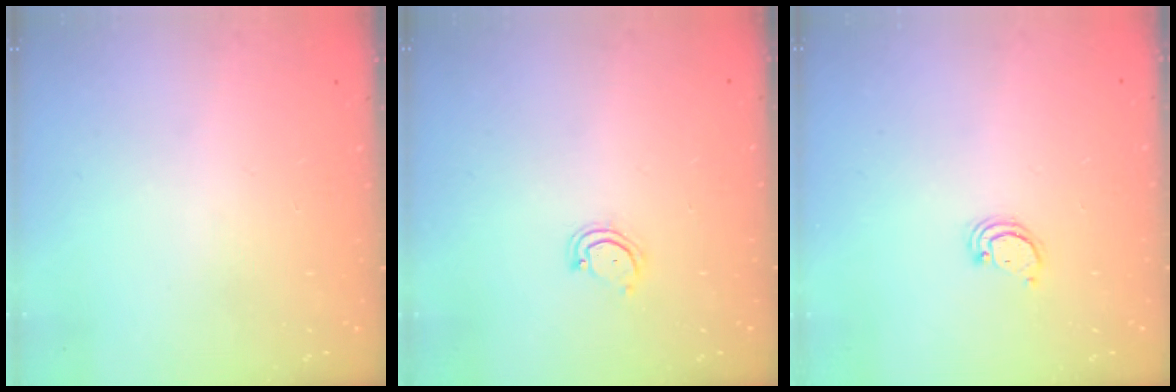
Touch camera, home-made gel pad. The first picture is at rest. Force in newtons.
{"total": 3.6, "press": 3.6, "slide": 0.3}
{"total": 2.4, "press": 2.4, "slide": 0.2}